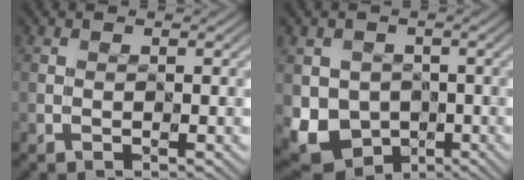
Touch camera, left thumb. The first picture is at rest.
{"total": 6.8, "force": [-1.6, 6.2, 2.3], "torque": [-0.058, -0.034, -0.032]}